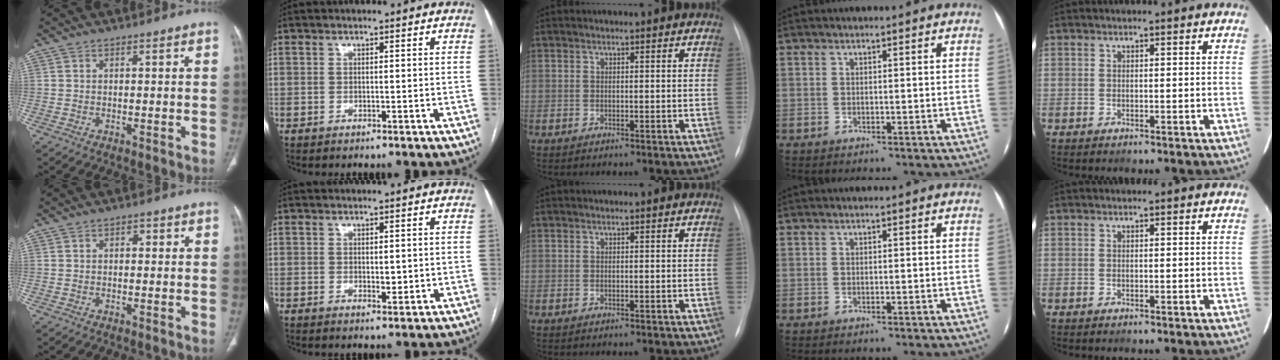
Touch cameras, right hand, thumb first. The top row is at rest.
{"thumb": {"total": 1.5, "force": [0.5, 1.0, 1.0], "torque": [-0.010, 0.003, 0.006]}, "index": {"total": 2.0, "force": [0.1, 1.0, 1.8], "torque": [-0.025, -0.005, 0.005]}}